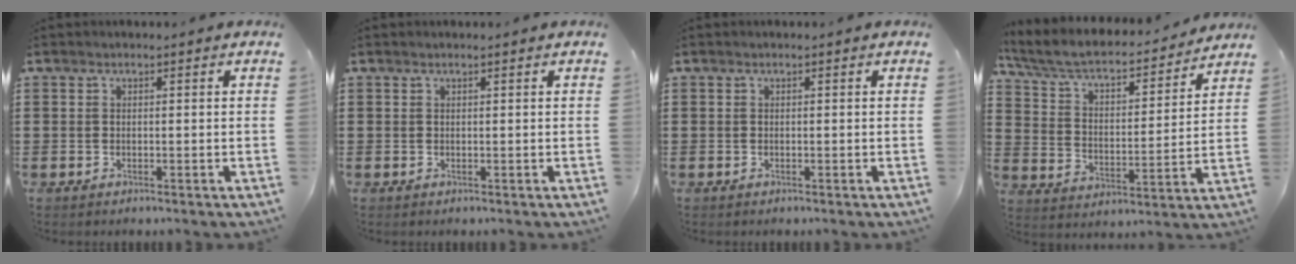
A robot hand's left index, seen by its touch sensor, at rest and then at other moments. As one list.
[{"total": 0.0}, {"total": 0.0}, {"total": 5.5, "force": [4.7, 1.3, 2.6], "torque": [-0.074, -0.035, 0.073]}]